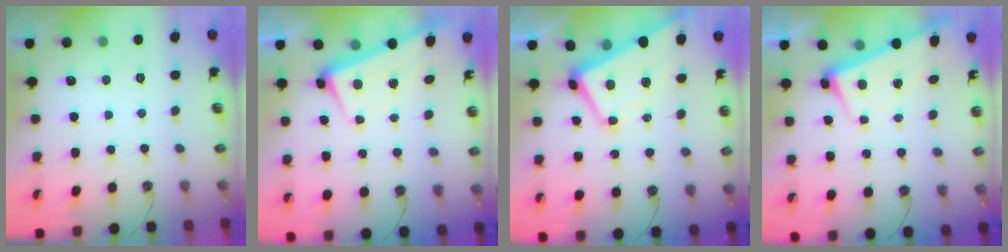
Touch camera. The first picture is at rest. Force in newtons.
{"total": 2.1, "press": 2.0, "slide": 0.9}
{"total": 0.8, "press": 0.2, "slide": 0.8}
{"total": 2.5, "press": 2.4, "slide": 0.7}